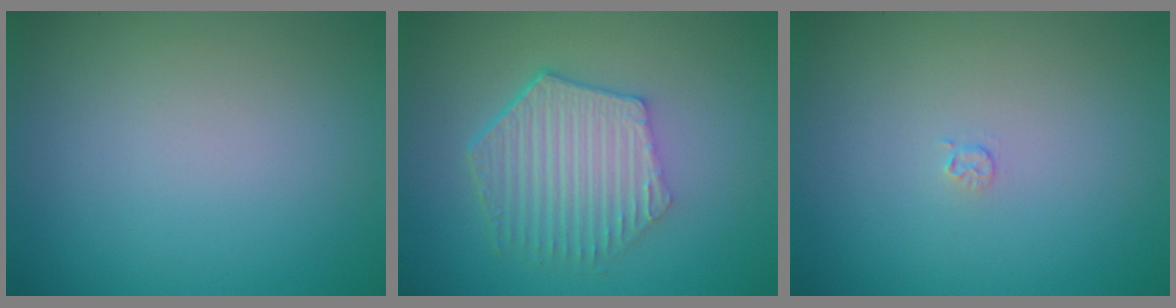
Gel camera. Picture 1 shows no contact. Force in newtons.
{"total": 5.7, "press": 4.2, "slide": 3.9}
{"total": 0.6, "press": 0.3, "slide": 0.6}